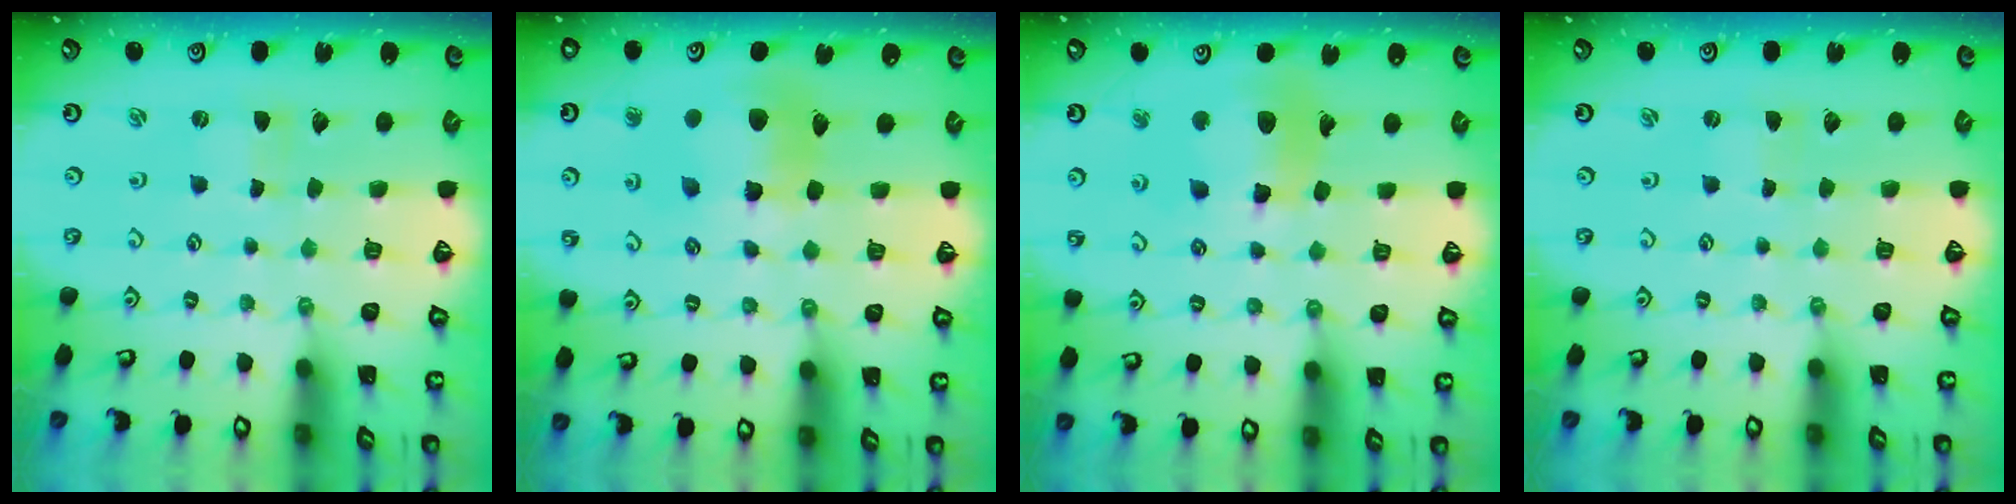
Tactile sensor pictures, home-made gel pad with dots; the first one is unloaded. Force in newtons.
{"total": 11.2, "press": 11.2, "slide": 1.4}
{"total": 14.4, "press": 14.2, "slide": 2.0}
{"total": 0.0}